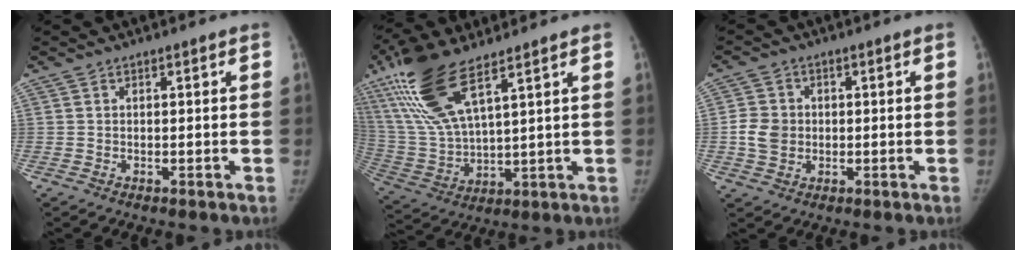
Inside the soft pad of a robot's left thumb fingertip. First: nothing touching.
{"total": 17.0, "force": [9.8, 5.5, 12.8], "torque": [-0.279, -0.030, 0.204]}
{"total": 5.2, "force": [-0.3, 4.6, 2.4], "torque": [-0.028, 0.000, -0.006]}